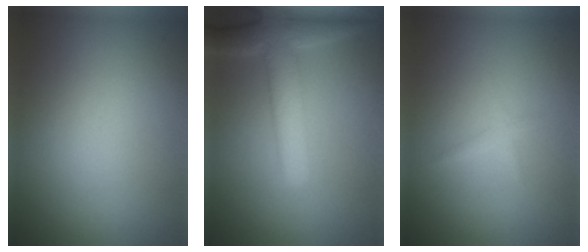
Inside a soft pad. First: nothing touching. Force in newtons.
{"total": 5.5, "press": 5.5, "slide": 0.3}
{"total": 0.8, "press": 0.8, "slide": 0.0}